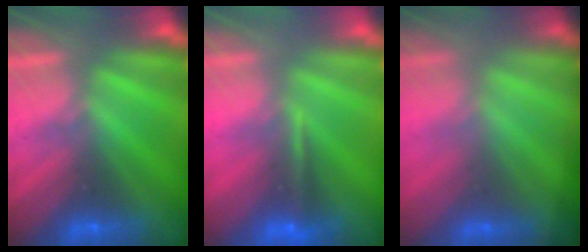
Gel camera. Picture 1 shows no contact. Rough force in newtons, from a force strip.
{"total": 1.1}
{"total": 1.4}